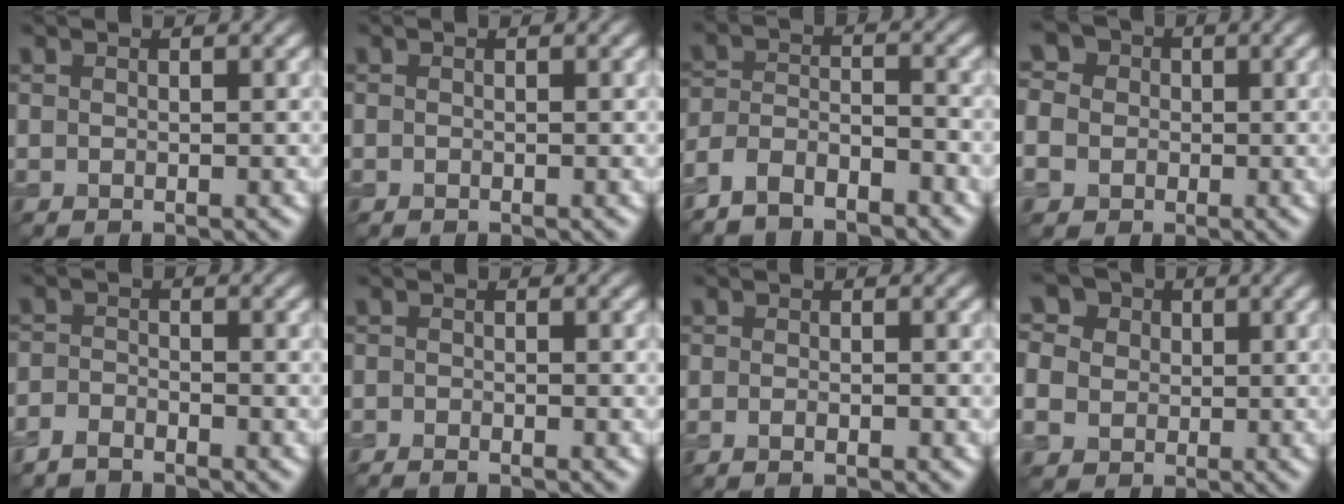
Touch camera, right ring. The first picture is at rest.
{"total": 0.0}
{"total": 4.9, "force": [-4.1, 1.6, 2.2], "torque": [-0.036, -0.002, -0.083]}
{"total": 8.0, "force": [-0.1, 7.3, 3.2], "torque": [-0.072, 0.021, -0.042]}
{"total": 2.3, "force": [-2.1, 0.8, 0.5], "torque": [-0.010, -0.001, -0.050]}
{"total": 1.1, "force": [-0.9, 0.1, 0.6], "torque": [-0.013, -0.003, -0.017]}
{"total": 2.1, "force": [-0.3, 1.0, 1.8], "torque": [-0.008, 0.006, -0.015]}
{"total": 9.7, "force": [1.8, 8.4, 4.4], "torque": [-0.101, 0.028, 0.003]}